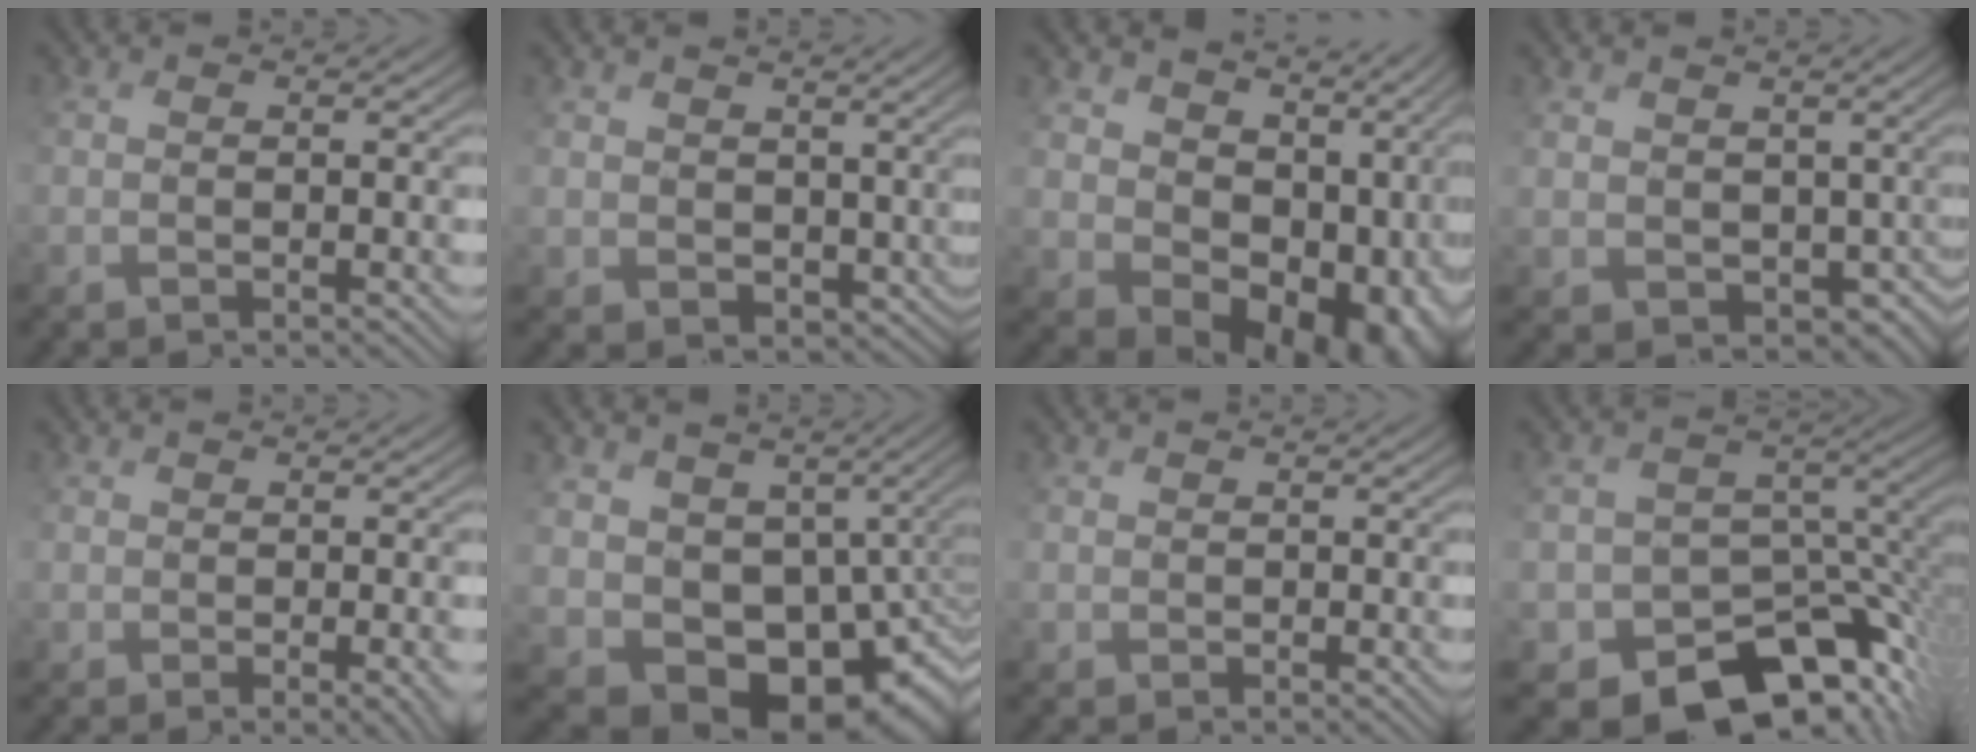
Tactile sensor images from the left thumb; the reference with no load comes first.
{"total": 2.9, "force": [1.5, 2.2, -0.9], "torque": [-0.013, -0.012, 0.038]}
{"total": 12.7, "force": [1.6, 10.3, 7.3], "torque": [-0.127, -0.043, 0.075]}
{"total": 3.7, "force": [0.5, 3.6, 0.7], "torque": [-0.033, -0.033, 0.026]}
{"total": 1.0, "force": [-0.6, 0.4, 0.7], "torque": [-0.008, -0.006, 0.002]}
{"total": 10.0, "force": [-1.9, 8.2, 5.4], "torque": [-0.090, -0.046, -0.003]}
{"total": 2.7, "force": [0.3, -0.6, -2.6], "torque": [0.037, -0.001, 0.013]}
{"total": 12.4, "force": [-9.0, 8.0, 3.1], "torque": [-0.056, -0.021, -0.113]}